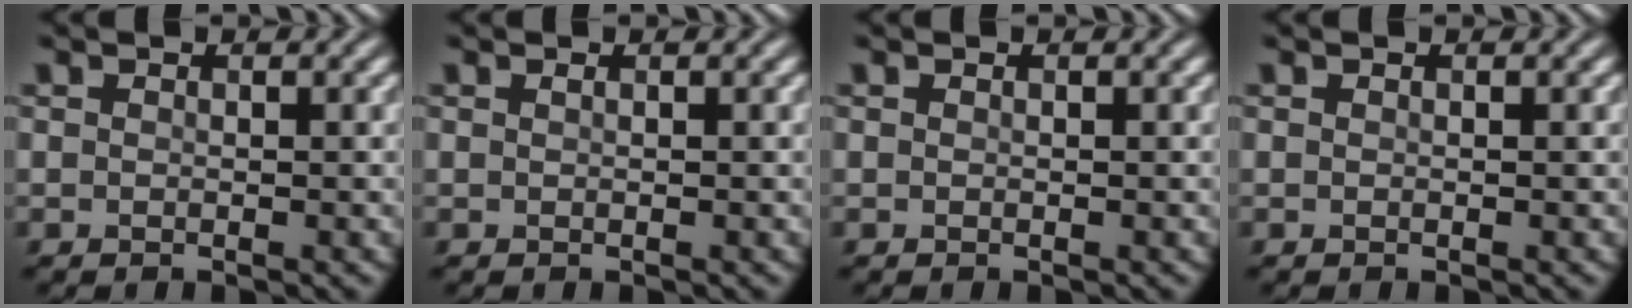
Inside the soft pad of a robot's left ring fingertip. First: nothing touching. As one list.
[{"total": 0.0}, {"total": 0.0}, {"total": 0.0}]